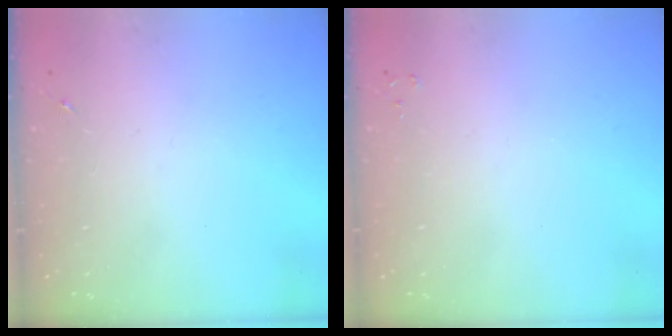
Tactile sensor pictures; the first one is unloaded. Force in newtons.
{"total": 2.0, "press": 2.0, "slide": 0.3}